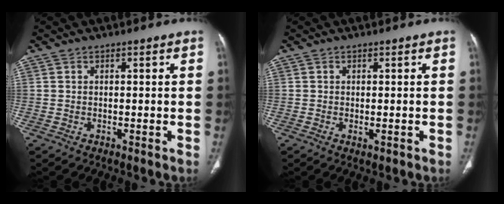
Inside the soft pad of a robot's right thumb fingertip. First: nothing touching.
{"total": 1.1, "force": [-0.4, 0.5, 0.9], "torque": [-0.015, -0.003, -0.001]}